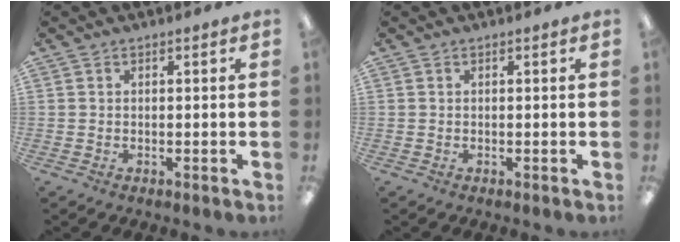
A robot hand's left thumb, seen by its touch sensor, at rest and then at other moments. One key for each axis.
{"total": 0.0}